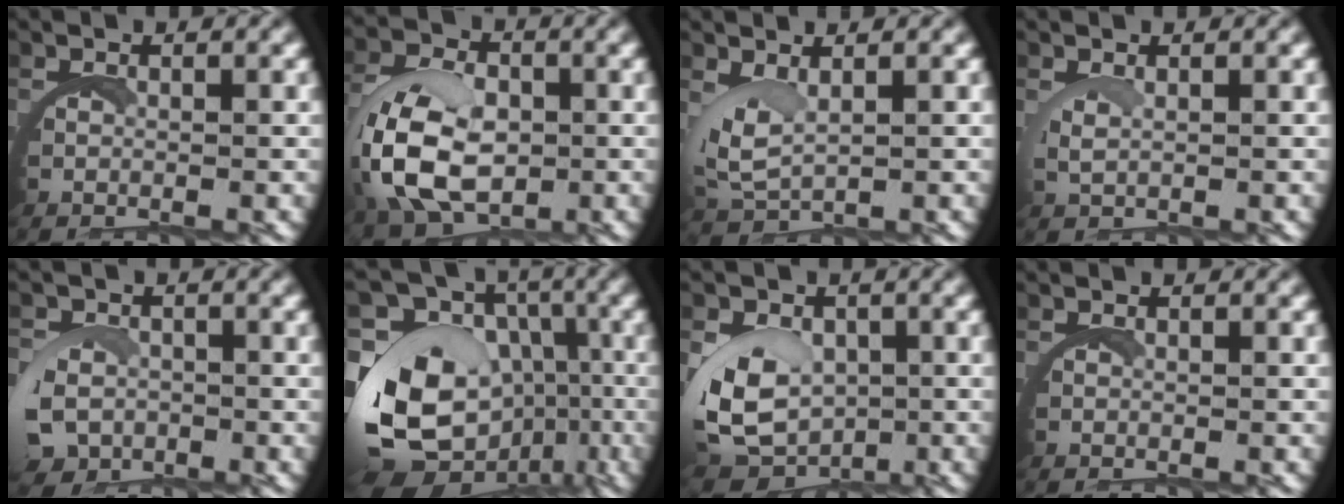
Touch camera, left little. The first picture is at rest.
{"total": 8.5, "force": [-0.2, 5.9, 6.2], "torque": [-0.156, -0.028, 0.010]}
{"total": 2.7, "force": [1.3, 1.4, 1.9], "torque": [-0.067, -0.013, 0.036]}
{"total": 1.2, "force": [1.1, -0.2, 0.5], "torque": [-0.019, -0.002, 0.024]}
{"total": 3.1, "force": [-0.8, 2.5, 1.5], "torque": [-0.038, -0.014, -0.012]}
{"total": 13.8, "force": [-3.2, 10.7, 8.2], "torque": [-0.180, -0.060, -0.037]}
{"total": 6.2, "force": [-0.4, 4.8, 3.9], "torque": [-0.112, -0.033, 0.007]}
{"total": 0.0}